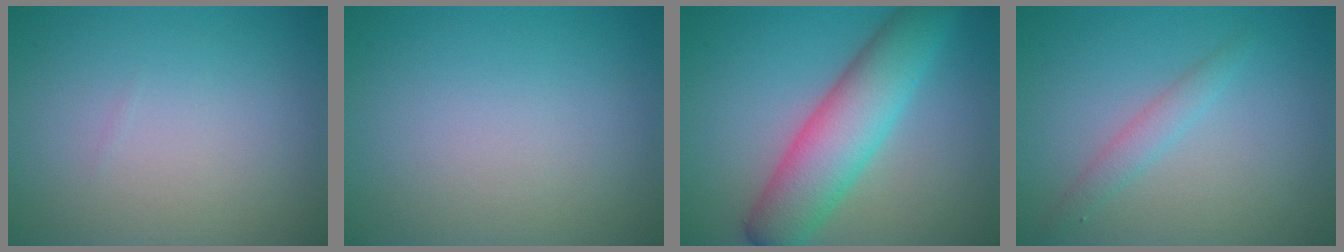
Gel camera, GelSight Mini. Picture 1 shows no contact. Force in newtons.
{"total": 0.0}
{"total": 7.3, "press": 7.3, "slide": 0.3}
{"total": 1.7, "press": 1.7, "slide": 0.0}